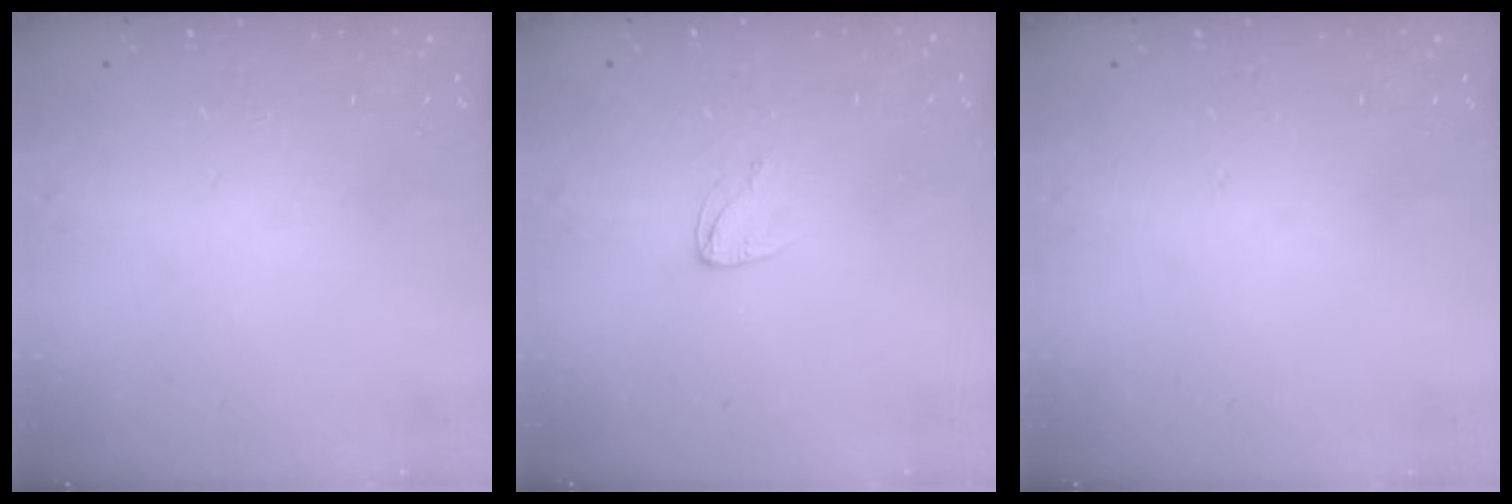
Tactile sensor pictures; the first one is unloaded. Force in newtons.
{"total": 3.4, "press": 3.4, "slide": 0.3}
{"total": 0.0}